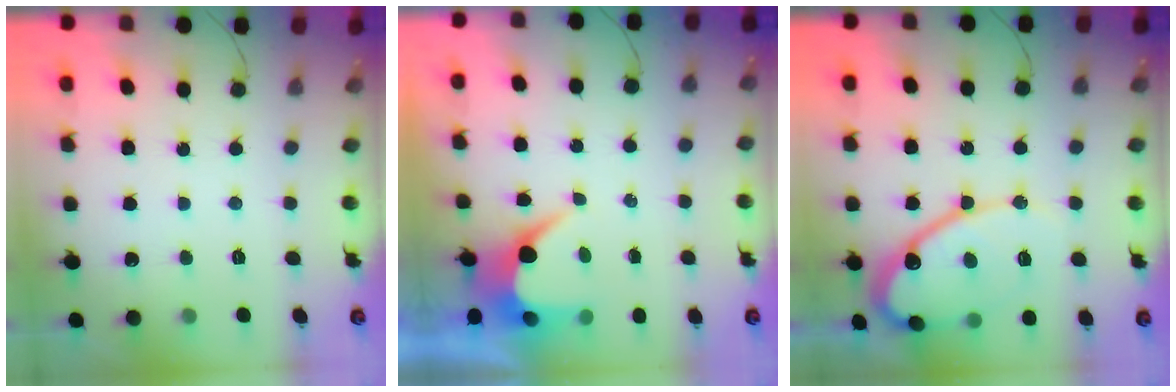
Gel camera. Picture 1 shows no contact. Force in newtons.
{"total": 6.5, "press": 6.5, "slide": 0.5}
{"total": 16.4, "press": 16.3, "slide": 1.3}